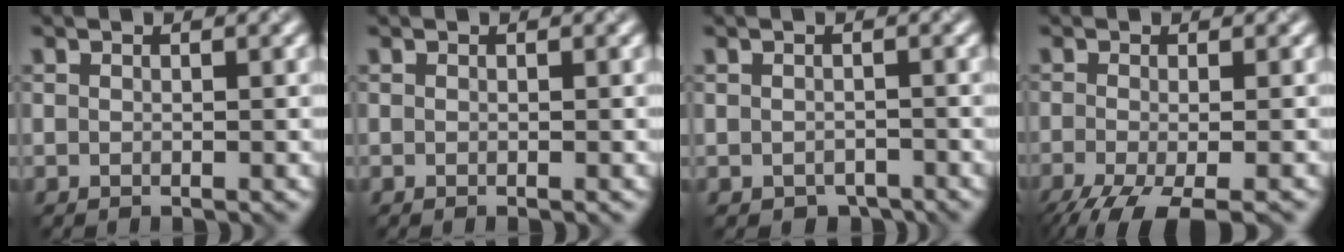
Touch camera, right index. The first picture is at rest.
{"total": 0.0}
{"total": 1.4, "force": [-1.0, 0.9, 0.5], "torque": [-0.006, -0.006, -0.015]}
{"total": 7.2, "force": [-4.5, 2.2, 5.1], "torque": [-0.095, -0.024, -0.078]}